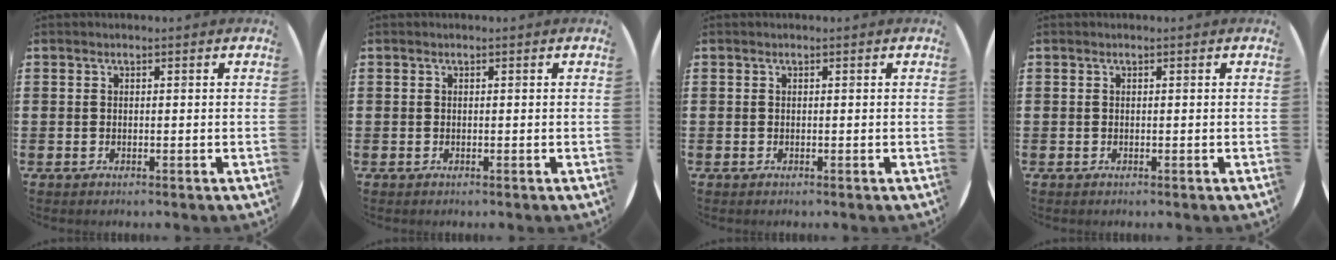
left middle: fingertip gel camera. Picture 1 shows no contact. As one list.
[{"total": 0.0}, {"total": 0.0}, {"total": 0.0}]